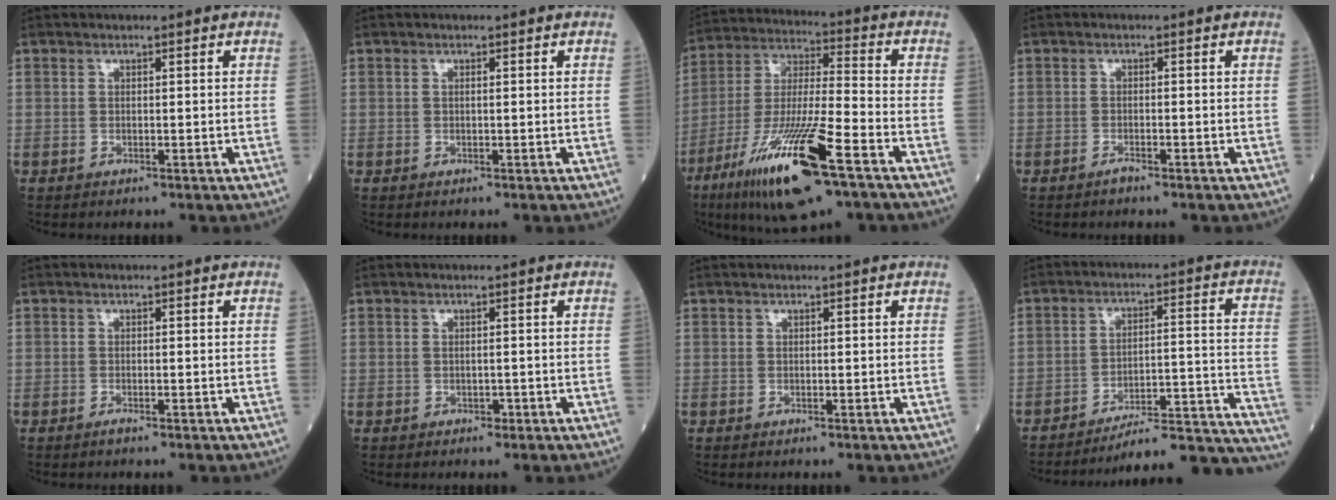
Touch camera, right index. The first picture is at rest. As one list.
[{"total": 0.0}, {"total": 19.9, "force": [-10.8, 2.4, 16.6], "torque": [-0.327, -0.044, -0.193]}, {"total": 1.0, "force": [-0.9, 0.0, 0.6], "torque": [-0.014, 0.000, -0.016]}, {"total": 0.8, "force": [-0.6, 0.0, 0.6], "torque": [-0.015, -0.001, -0.010]}, {"total": 1.0, "force": [-0.3, 0.6, 0.6], "torque": [-0.013, -0.001, -0.002]}, {"total": 0.0}, {"total": 18.9, "force": [-18.4, -0.1, 4.3], "torque": [-0.002, 0.037, -0.249]}]